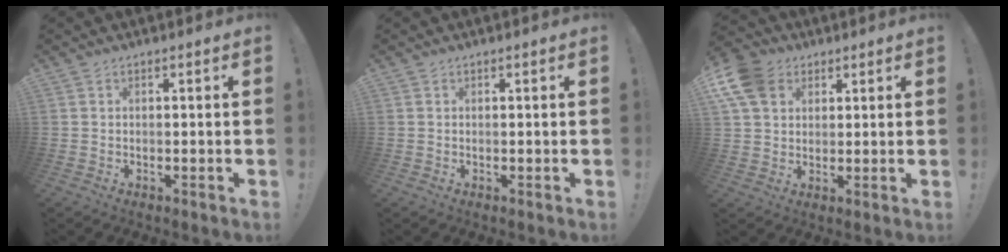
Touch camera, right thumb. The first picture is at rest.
{"total": 0.7, "force": [0.1, 0.7, -0.1], "torque": [0.005, 0.000, 0.001]}
{"total": 11.0, "force": [4.6, 8.4, 5.4], "torque": [-0.107, -0.018, 0.093]}